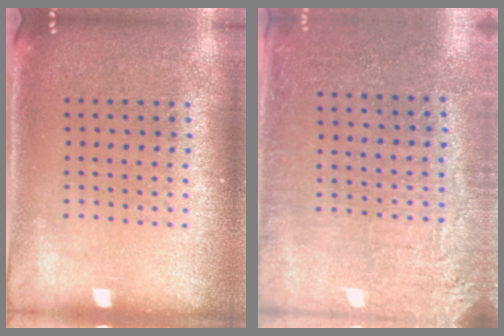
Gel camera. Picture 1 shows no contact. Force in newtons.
{"total": 2.8, "press": 2.7, "slide": 0.6}